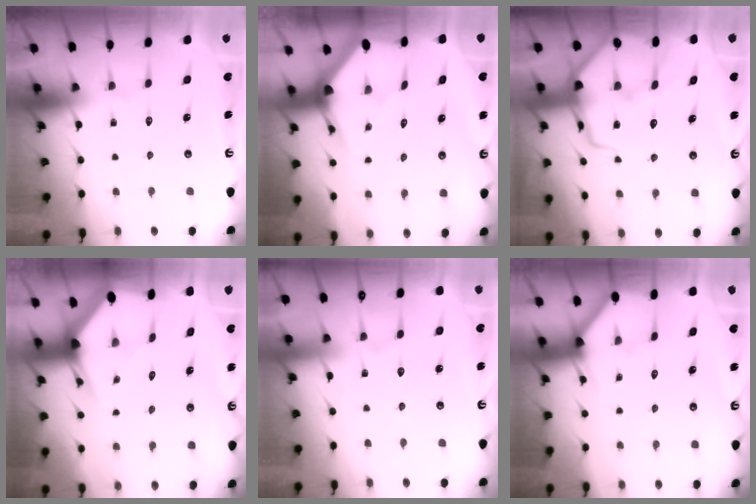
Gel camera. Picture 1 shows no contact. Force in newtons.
{"total": 2.9, "press": 2.9, "slide": 0.2}
{"total": 11.5, "press": 11.4, "slide": 1.2}
{"total": 3.1, "press": 3.1, "slide": 0.2}
{"total": 3.3, "press": 3.3, "slide": 0.4}
{"total": 2.2, "press": 2.2, "slide": 0.2}